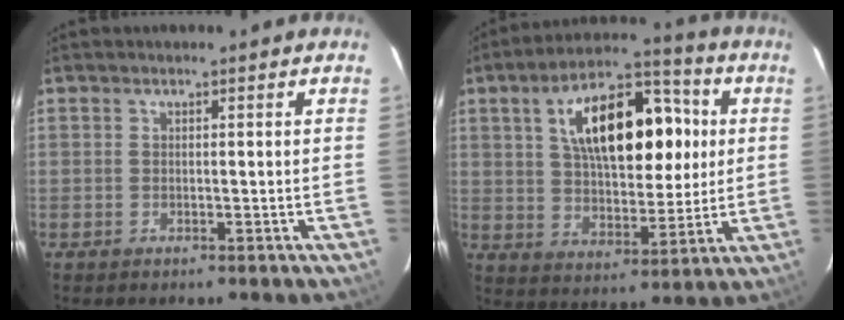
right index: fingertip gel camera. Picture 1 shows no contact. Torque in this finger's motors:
{"motor_torque": [0.88, -0.05, 1.05, 0.21]}